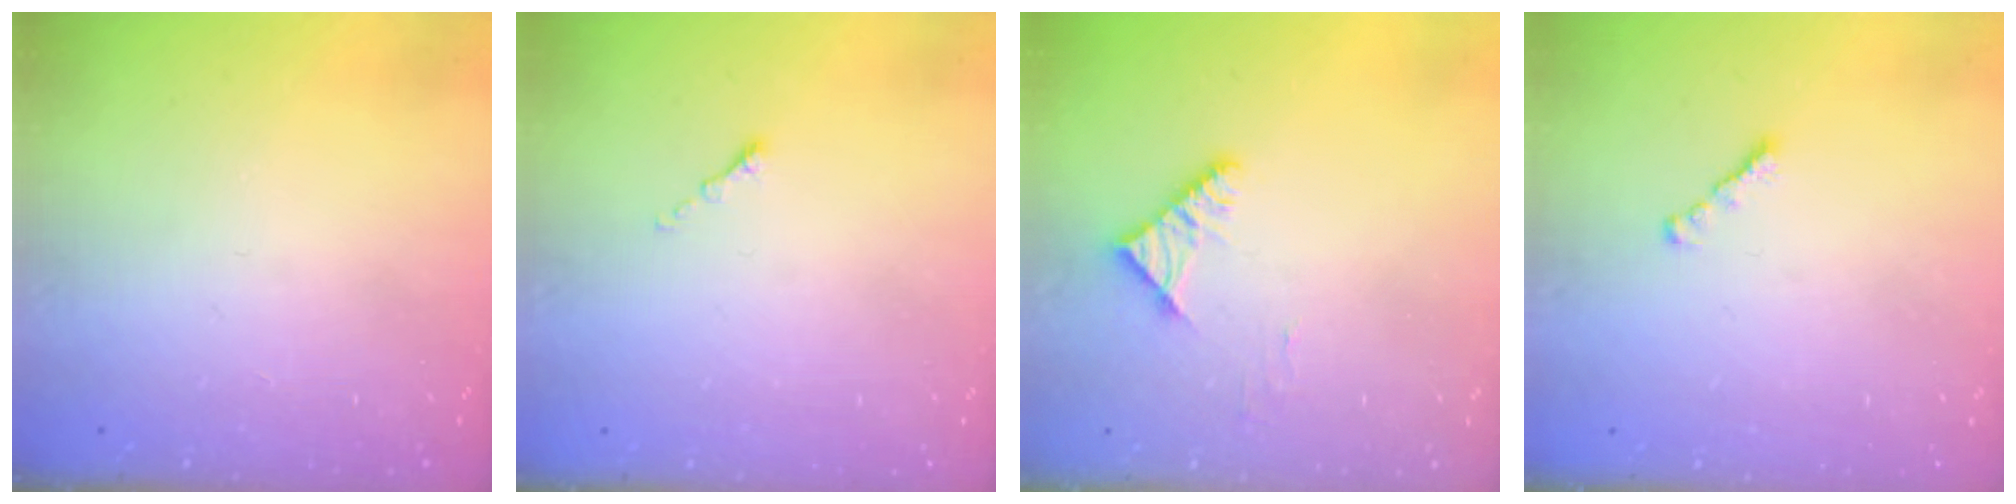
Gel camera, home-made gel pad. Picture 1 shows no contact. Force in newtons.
{"total": 0.0}
{"total": 4.5, "press": 4.4, "slide": 0.8}
{"total": 1.8, "press": 1.7, "slide": 0.6}